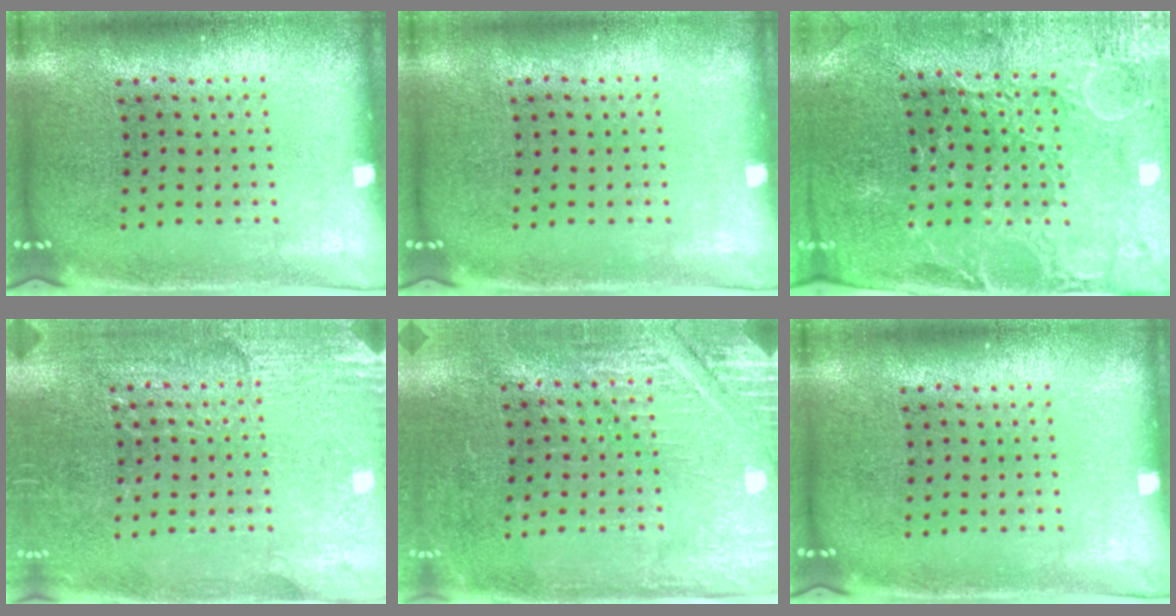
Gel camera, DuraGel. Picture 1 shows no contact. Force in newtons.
{"total": 0.0}
{"total": 1.1, "press": 1.0, "slide": 0.4}
{"total": 2.9, "press": 2.8, "slide": 0.6}
{"total": 2.9, "press": 2.9, "slide": 0.4}
{"total": 0.0}